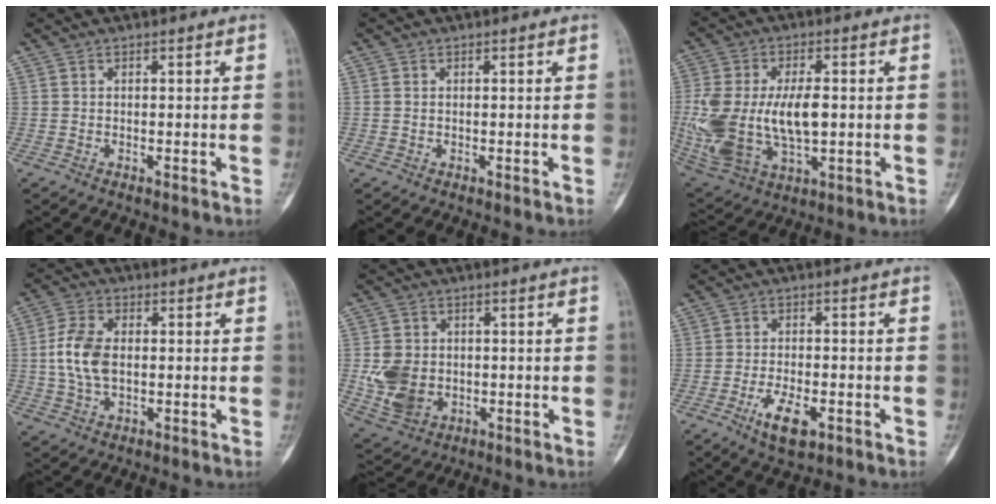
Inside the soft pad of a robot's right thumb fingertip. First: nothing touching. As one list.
[{"total": 0.8, "force": [0.1, 0.6, 0.6], "torque": [-0.013, 0.000, 0.003]}, {"total": 20.1, "force": [-0.5, 11.1, 16.7], "torque": [-0.360, -0.010, 0.007]}, {"total": 8.7, "force": [0.1, 5.3, 6.9], "torque": [-0.143, 0.009, 0.000]}, {"total": 9.2, "force": [-0.7, 7.3, 5.5], "torque": [-0.093, -0.002, 0.000]}, {"total": 6.5, "force": [-3.0, 2.8, 5.1], "torque": [-0.089, 0.006, -0.047]}]